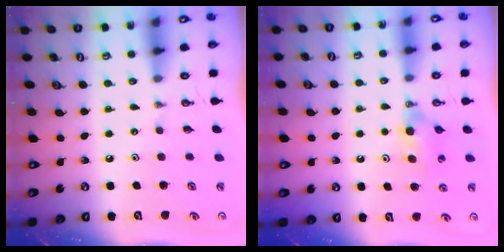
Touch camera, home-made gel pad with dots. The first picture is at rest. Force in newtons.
{"total": 5.0, "press": 4.9, "slide": 0.7}